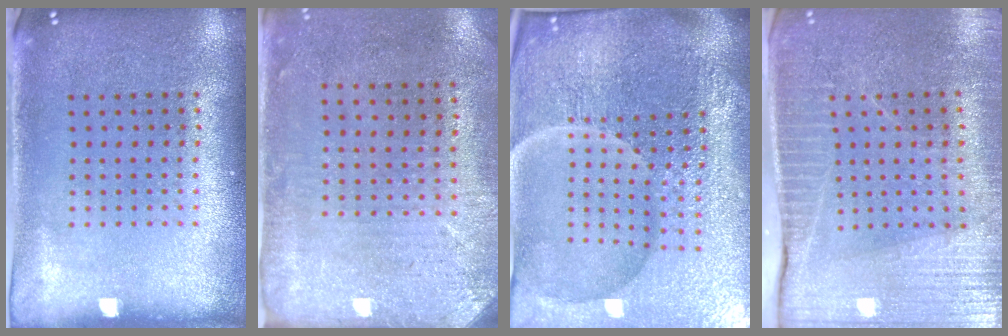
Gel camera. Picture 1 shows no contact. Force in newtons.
{"total": 3.0, "press": 2.4, "slide": 1.8}
{"total": 6.9, "press": 6.2, "slide": 3.2}
{"total": 3.6, "press": 3.5, "slide": 0.6}